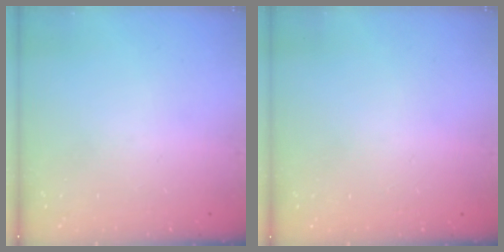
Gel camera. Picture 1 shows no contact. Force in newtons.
{"total": 2.5, "press": 2.5, "slide": 0.2}